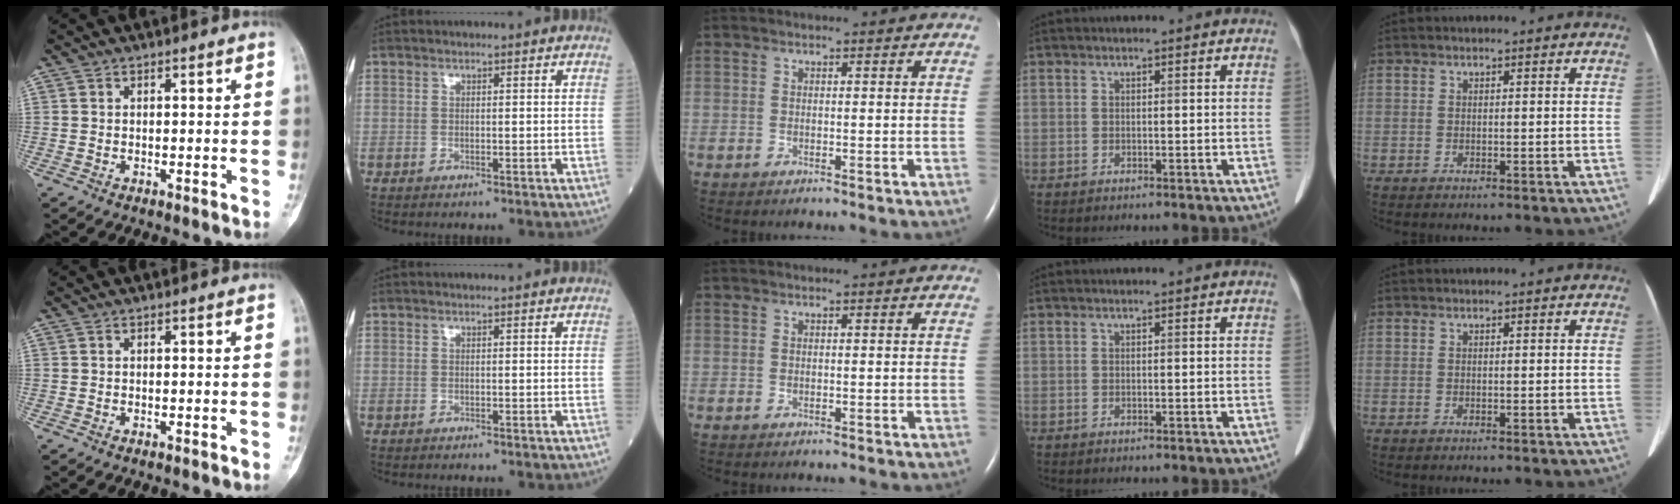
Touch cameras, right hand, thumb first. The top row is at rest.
{}